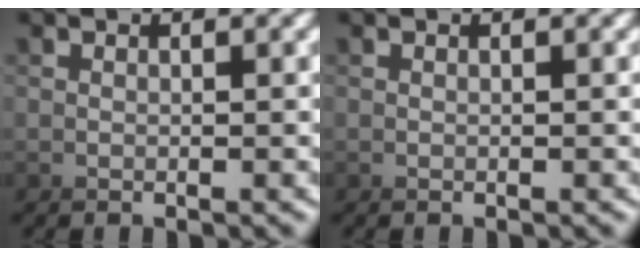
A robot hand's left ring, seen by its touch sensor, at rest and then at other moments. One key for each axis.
{"total": 0.0}